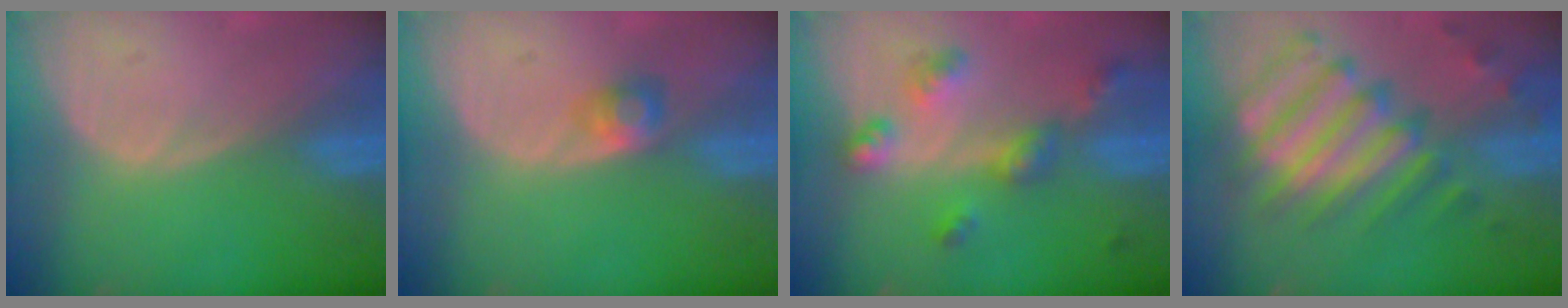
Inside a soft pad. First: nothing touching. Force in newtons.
{"total": 2.4, "press": 2.3, "slide": 0.9}
{"total": 6.8, "press": 6.0, "slide": 3.2}
{"total": 11.7, "press": 10.3, "slide": 5.6}